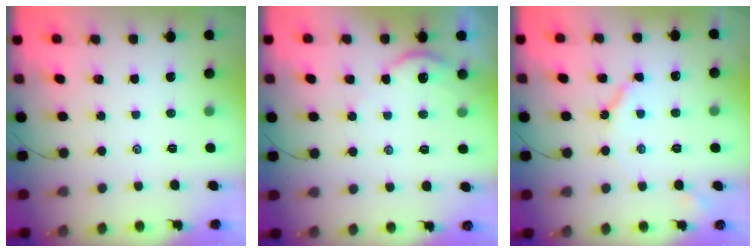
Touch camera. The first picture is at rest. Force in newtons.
{"total": 2.8, "press": 2.8, "slide": 0.4}
{"total": 5.1, "press": 5.0, "slide": 0.6}